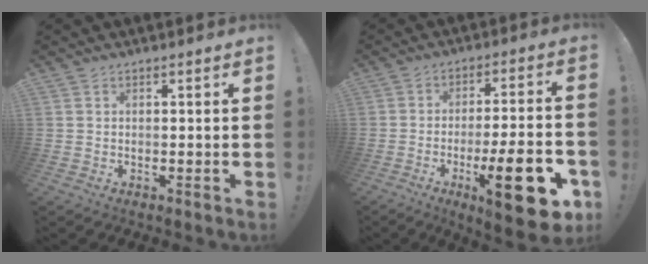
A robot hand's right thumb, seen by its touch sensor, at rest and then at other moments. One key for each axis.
{"total": 19.3, "fx": -7.9, "fy": 4.7, "fz": 16.9, "tx": -0.229, "ty": 0.032, "tz": -0.113}